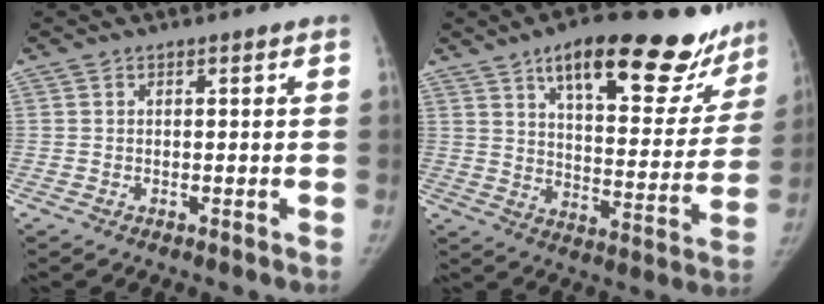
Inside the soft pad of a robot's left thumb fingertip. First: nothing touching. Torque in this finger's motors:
{"motor_torque": [1.41, 1.44, 1.41, -1.36, 0.06]}